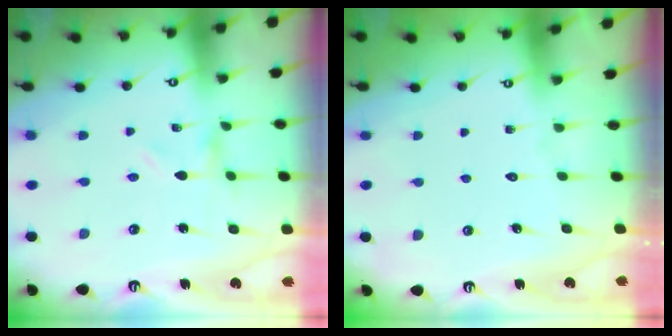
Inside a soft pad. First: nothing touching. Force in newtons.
{"total": 1.8, "press": 1.8, "slide": 0.2}